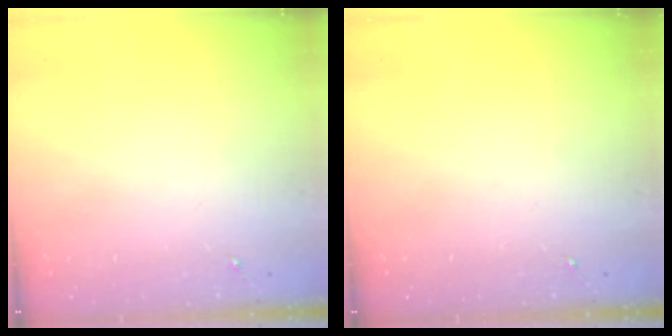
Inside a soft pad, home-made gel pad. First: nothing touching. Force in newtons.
{"total": 0.0}